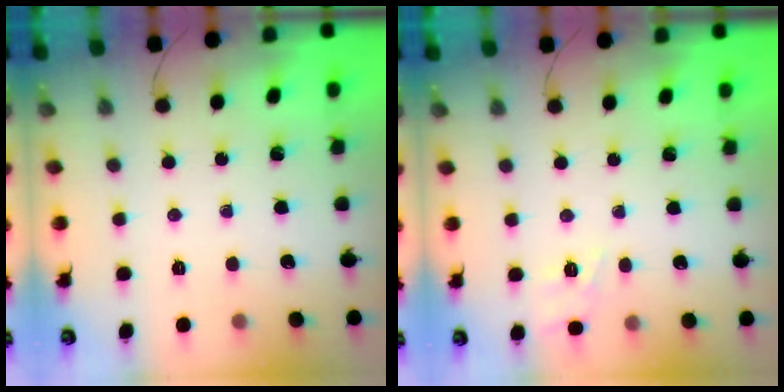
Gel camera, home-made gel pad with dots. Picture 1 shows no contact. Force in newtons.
{"total": 8.8, "press": 8.7, "slide": 1.5}